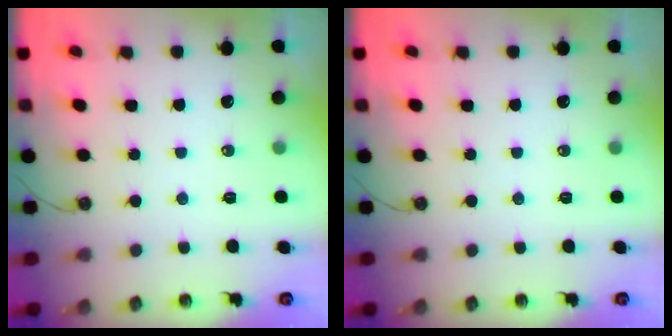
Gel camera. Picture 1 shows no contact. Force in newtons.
{"total": 0.0}